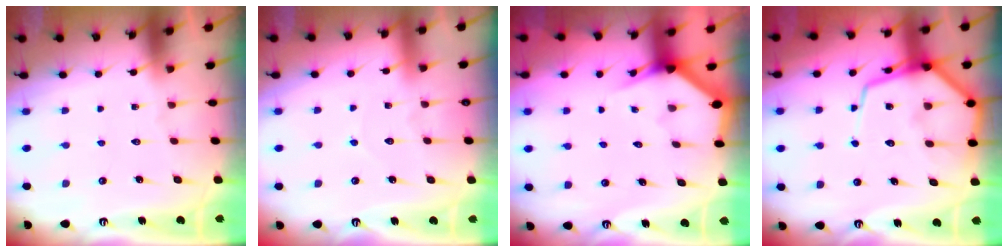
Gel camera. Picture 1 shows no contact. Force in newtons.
{"total": 4.6, "press": 4.6, "slide": 0.5}
{"total": 3.1, "press": 3.1, "slide": 0.1}
{"total": 13.0, "press": 12.9, "slide": 1.2}